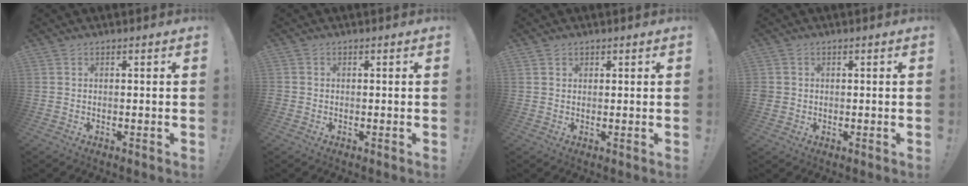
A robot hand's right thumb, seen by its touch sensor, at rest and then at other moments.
{"total": 1.2, "force": [-0.3, 1.1, 0.3], "torque": [-0.005, 0.003, -0.006]}
{"total": 1.4, "force": [0.9, 1.1, 0.2], "torque": [0.002, -0.002, 0.016]}
{"total": 2.3, "force": [0.4, 2.2, 0.6], "torque": [-0.005, 0.001, 0.007]}